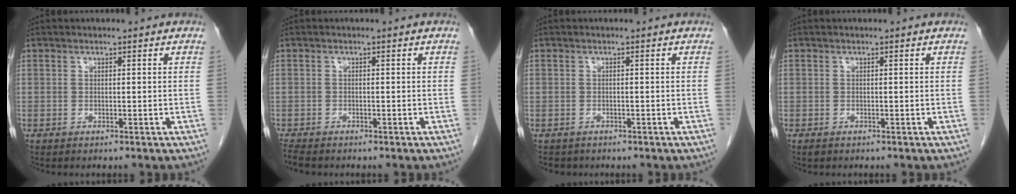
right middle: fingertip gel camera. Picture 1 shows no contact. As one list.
[{"total": 2.4, "force": [-2.1, 0.7, 1.0], "torque": [-0.028, -0.009, -0.033]}, {"total": 2.0, "force": [-1.6, 1.2, 0.3], "torque": [-0.015, -0.002, -0.021]}, {"total": 0.5, "force": [-0.4, 0.2, 0.3], "torque": [-0.008, -0.001, -0.004]}]